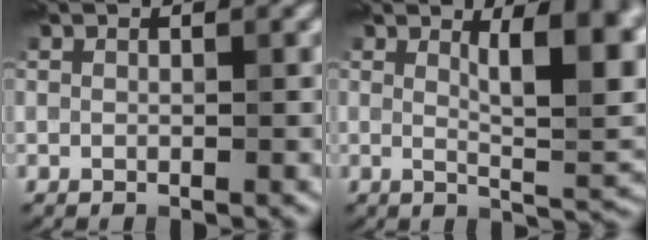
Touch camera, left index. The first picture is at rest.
{"total": 7.2, "force": [1.7, 1.2, 6.9], "torque": [-0.103, -0.009, 0.057]}